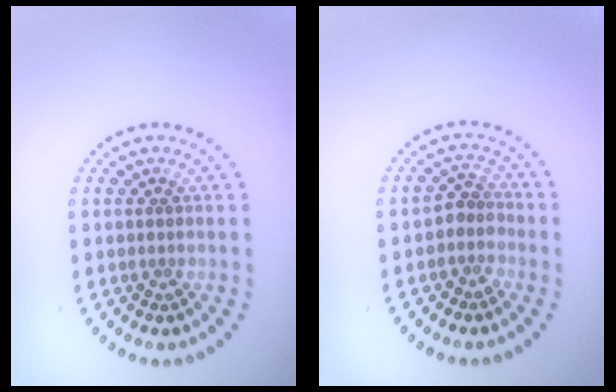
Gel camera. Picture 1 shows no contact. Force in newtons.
{"total": 2.0, "press": 1.6, "slide": 1.2}